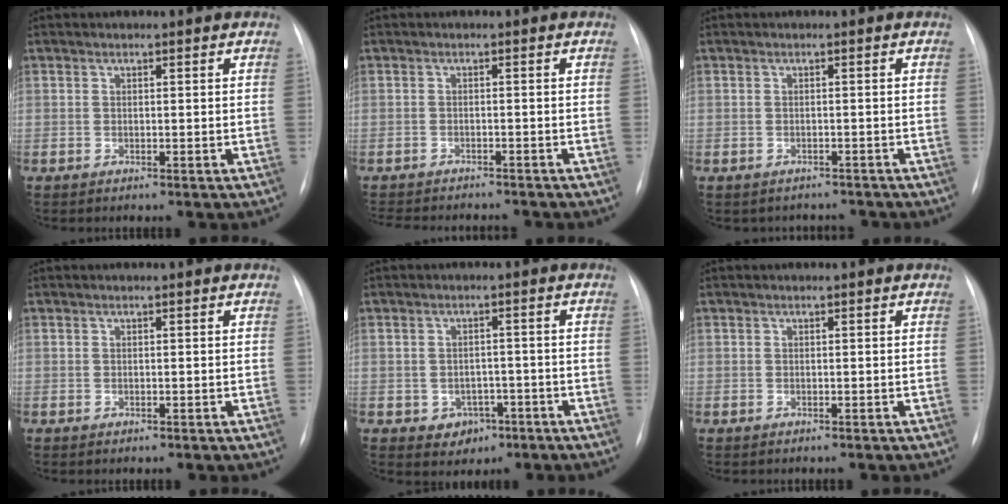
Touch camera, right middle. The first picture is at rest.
{"total": 10.5, "force": [-9.6, 2.4, 3.5], "torque": [-0.061, -0.005, -0.123]}
{"total": 2.9, "force": [-2.6, 1.3, -0.3], "torque": [0.003, 0.011, -0.034]}
{"total": 0.0}
{"total": 4.0, "force": [-1.7, 3.3, 1.4], "torque": [-0.011, 0.013, -0.011]}
{"total": 0.0}